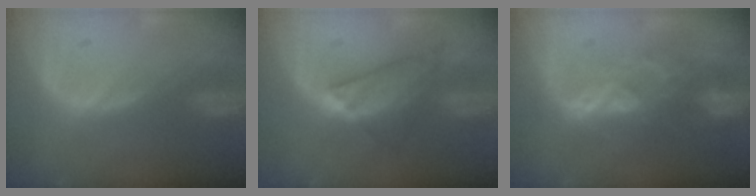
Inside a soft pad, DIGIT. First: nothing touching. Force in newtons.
{"total": 6.1, "press": 6.0, "slide": 1.0}
{"total": 6.9, "press": 6.7, "slide": 1.7}